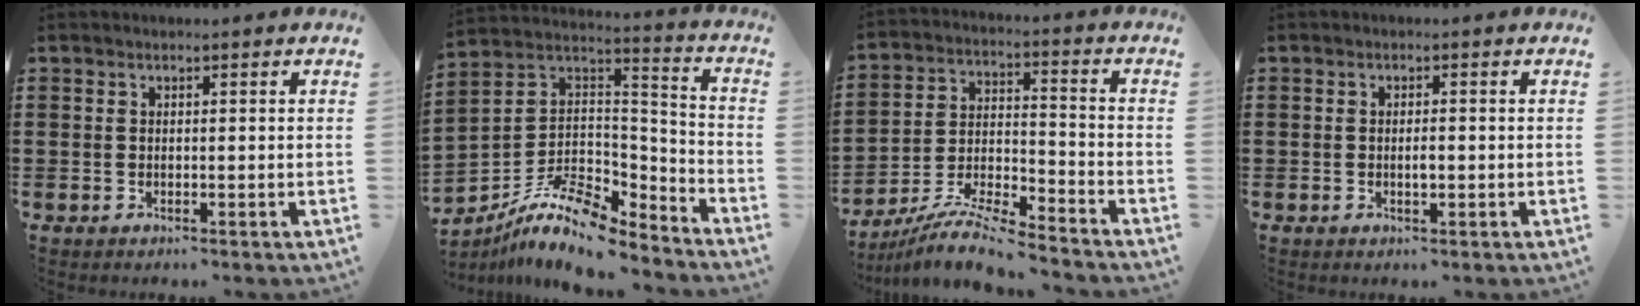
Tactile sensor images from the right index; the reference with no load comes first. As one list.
[{"total": 11.5, "force": [-9.0, 3.7, 6.2], "torque": [-0.127, 0.018, -0.176]}, {"total": 9.2, "force": [-8.6, 0.1, 3.2], "torque": [-0.062, 0.008, -0.170]}, {"total": 1.4, "force": [-0.2, 0.4, 1.4], "torque": [-0.027, 0.000, -0.003]}]